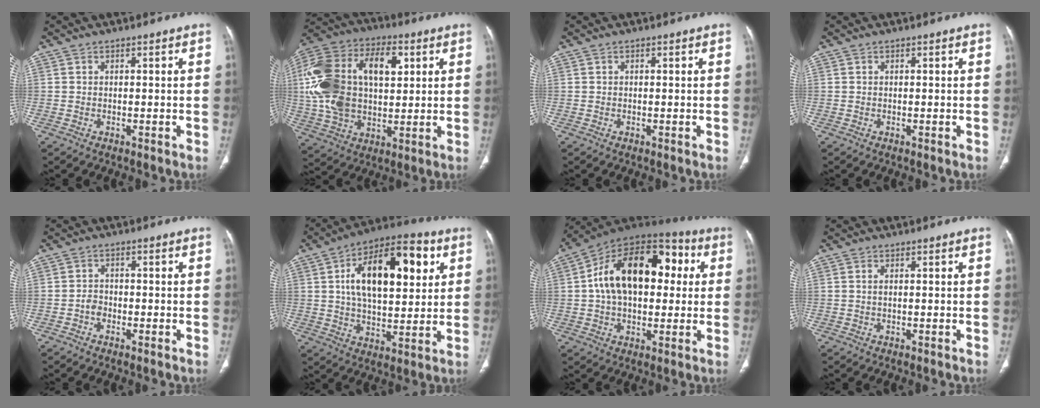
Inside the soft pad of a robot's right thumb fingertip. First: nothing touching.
{"total": 24.9, "force": [4.8, 15.0, 19.2], "torque": [-0.381, 0.015, 0.084]}
{"total": 0.0}
{"total": 0.0}
{"total": 1.9, "force": [-0.9, 1.3, 1.1], "torque": [-0.013, 0.006, -0.023]}
{"total": 21.3, "force": [6.0, 10.6, 17.5], "torque": [-0.249, 0.006, 0.089]}
{"total": 22.8, "force": [3.5, 13.9, 17.8], "torque": [-0.262, 0.034, 0.046]}
{"total": 0.9, "force": [0.2, 0.4, 0.7], "torque": [-0.020, 0.004, 0.006]}